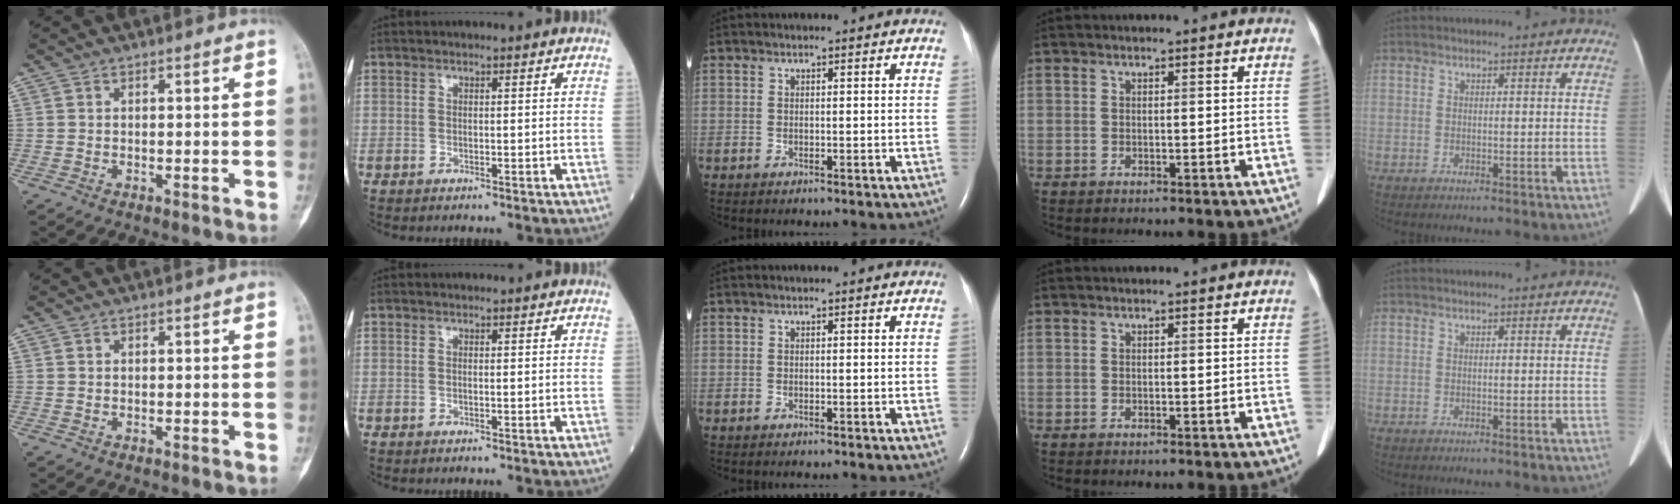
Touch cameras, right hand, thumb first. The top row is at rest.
{}